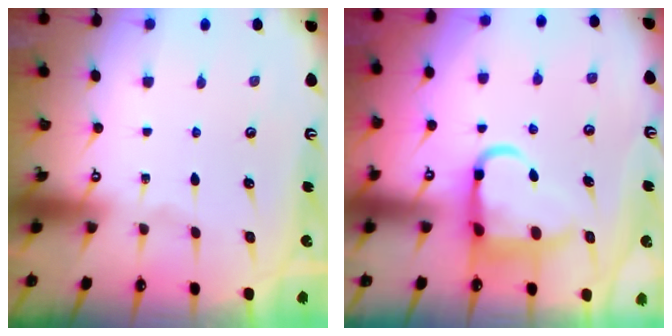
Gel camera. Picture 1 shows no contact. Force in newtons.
{"total": 10.6, "press": 10.6, "slide": 1.1}